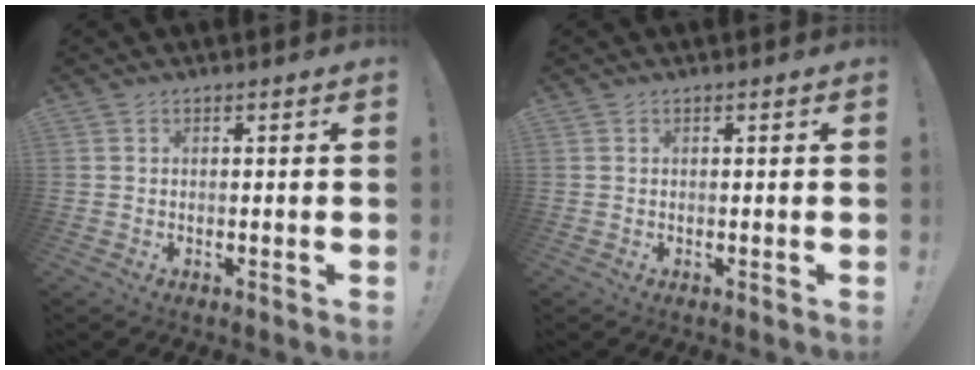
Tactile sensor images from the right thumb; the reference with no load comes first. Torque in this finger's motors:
{"motor_torque": [0.04, 0.10, 0.09, -0.09, 0.00]}